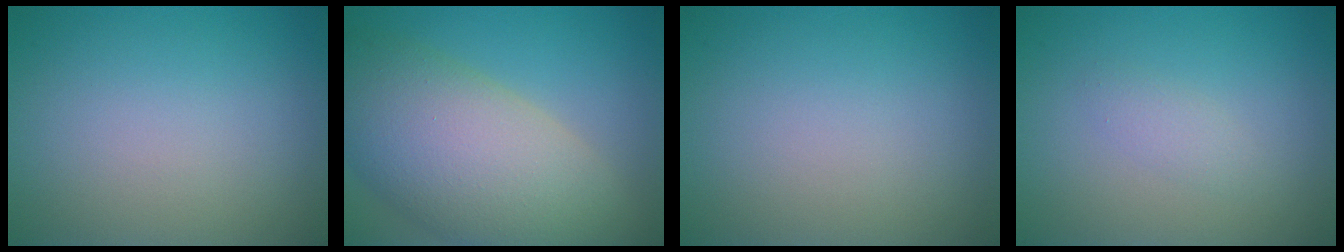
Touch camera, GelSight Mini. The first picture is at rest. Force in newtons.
{"total": 11.5, "press": 11.4, "slide": 1.0}
{"total": 0.0}
{"total": 1.2, "press": 1.2, "slide": 0.0}